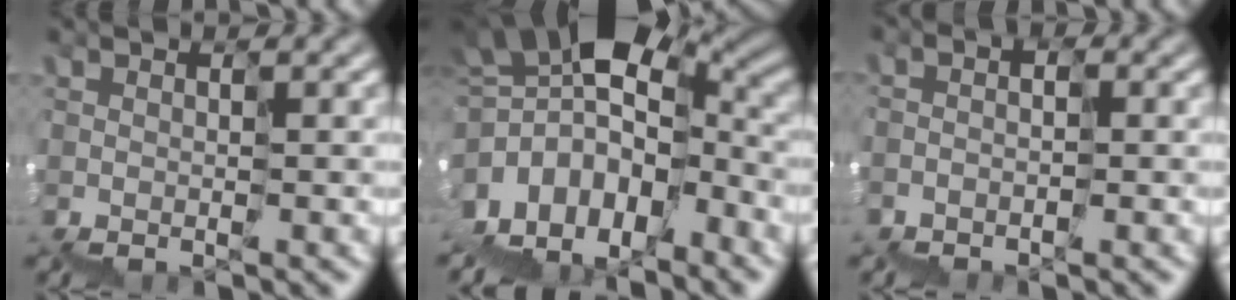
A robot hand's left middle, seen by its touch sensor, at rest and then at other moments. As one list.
[{"total": 10.8, "force": [-3.5, 7.0, 7.4], "torque": [-0.160, 0.021, -0.053]}, {"total": 1.5, "force": [-1.2, 0.0, -0.8], "torque": [-0.004, 0.003, -0.024]}]